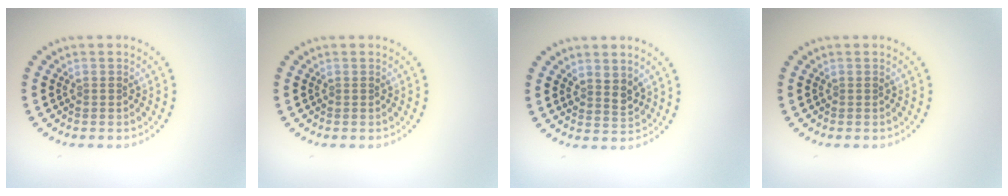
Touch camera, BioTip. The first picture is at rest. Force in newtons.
{"total": 0.0}
{"total": 1.9, "press": 1.6, "slide": 1.0}
{"total": 0.0}